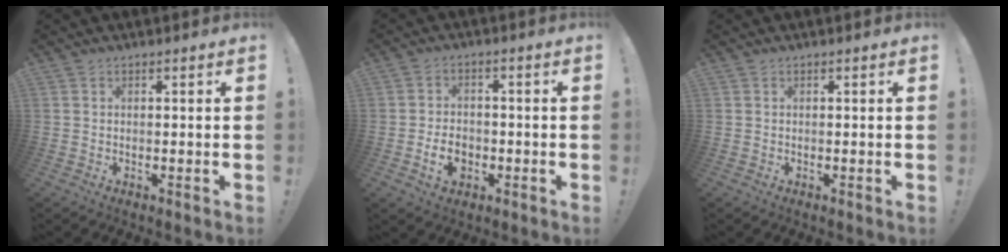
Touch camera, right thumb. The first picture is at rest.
{"total": 6.8, "force": [-2.4, 4.9, 4.0], "torque": [-0.068, 0.008, -0.041]}
{"total": 0.0}